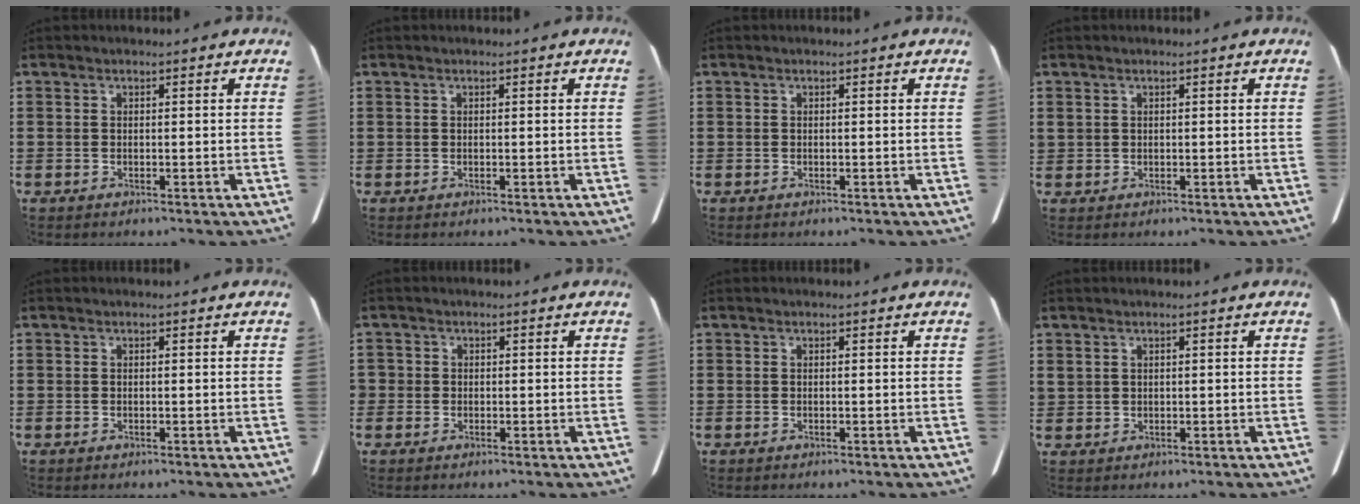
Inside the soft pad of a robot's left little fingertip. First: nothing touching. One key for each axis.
{"total": 0.0}
{"total": 0.0}
{"total": 0.8, "fx": 0.5, "fy": 0.5, "fz": 0.2, "tx": -0.005, "ty": 0.005, "tz": 0.009}
{"total": 0.0}
{"total": 1.1, "fx": 0.1, "fy": 1.1, "fz": 0.2, "tx": -0.008, "ty": 0.008, "tz": -0.001}
{"total": 0.0}
{"total": 1.2, "fx": 0.9, "fy": 0.7, "fz": 0.3, "tx": -0.008, "ty": 0.005, "tz": 0.016}